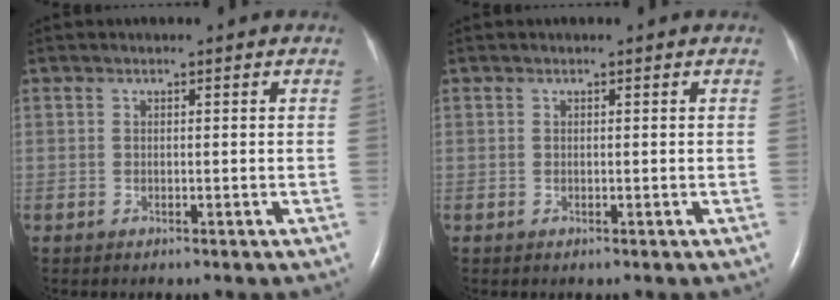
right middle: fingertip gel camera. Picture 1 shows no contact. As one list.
[{"total": 0.0}]